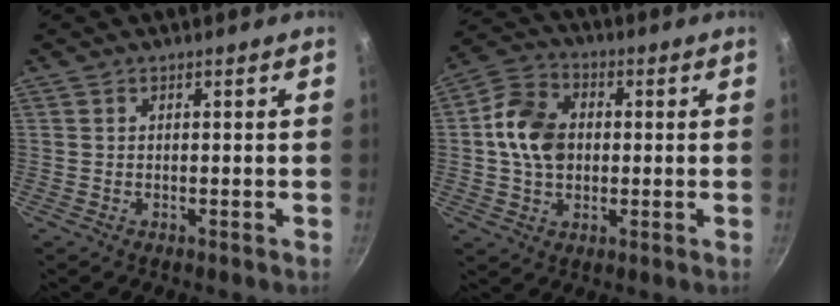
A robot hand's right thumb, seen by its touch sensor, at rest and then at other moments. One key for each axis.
{"total": 11.2, "fx": 0.5, "fy": 8.4, "fz": 7.4, "tx": -0.119, "ty": 0.015, "tz": -0.004}